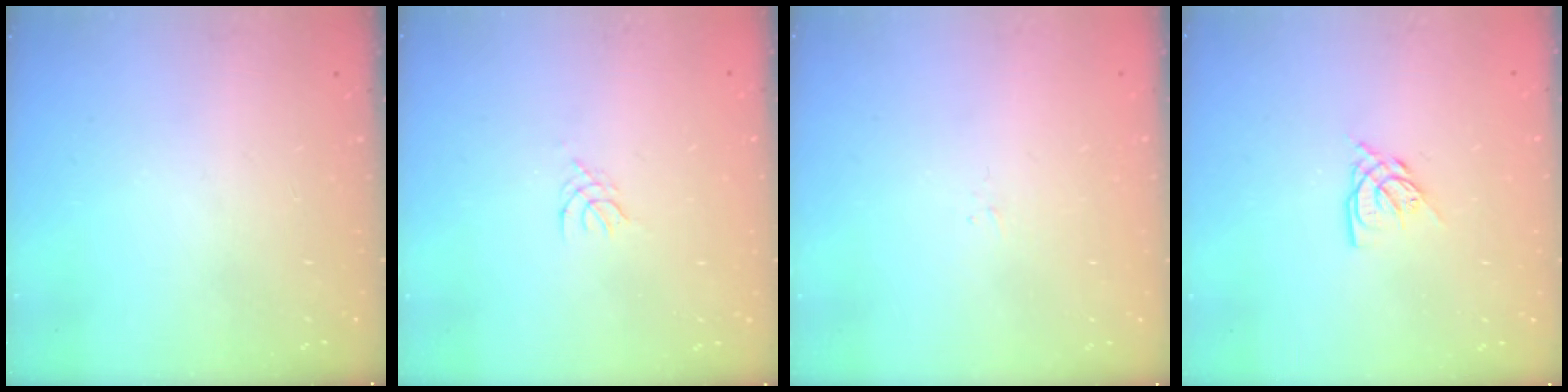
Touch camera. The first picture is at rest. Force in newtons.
{"total": 1.2, "press": 1.2, "slide": 0.3}
{"total": 1.6, "press": 1.5, "slide": 0.3}
{"total": 6.5, "press": 6.5, "slide": 0.6}